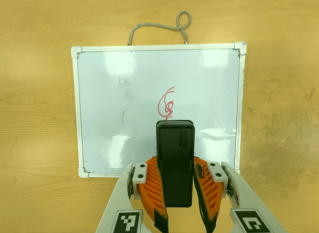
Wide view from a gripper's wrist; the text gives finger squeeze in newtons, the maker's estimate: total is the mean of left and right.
{"total": 9.7, "left": 7.5, "right": 11.8}